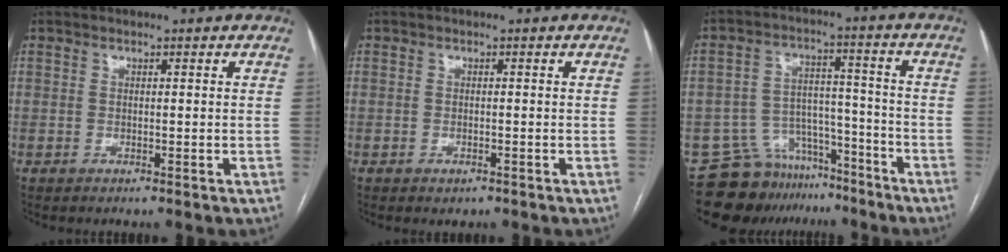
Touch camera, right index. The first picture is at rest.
{"total": 0.9, "force": [-0.5, 0.6, 0.5], "torque": [-0.009, 0.000, 0.001]}
{"total": 11.5, "force": [-9.5, 6.4, 1.4], "torque": [-0.015, 0.053, -0.147]}